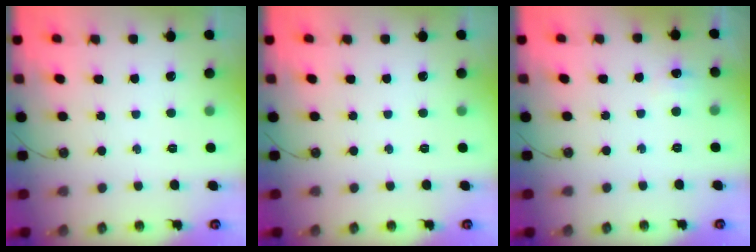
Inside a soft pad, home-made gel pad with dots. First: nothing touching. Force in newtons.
{"total": 0.0}
{"total": 4.1, "press": 4.0, "slide": 0.5}